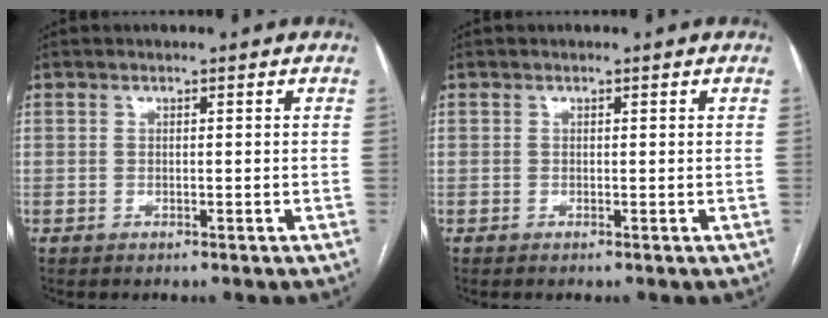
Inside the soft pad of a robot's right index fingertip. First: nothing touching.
{"total": 0.0}